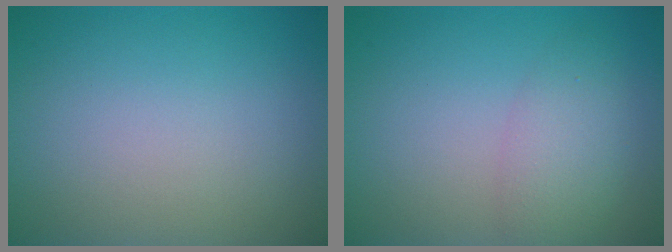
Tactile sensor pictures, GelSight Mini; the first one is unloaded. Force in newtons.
{"total": 3.0, "press": 3.0, "slide": 0.1}